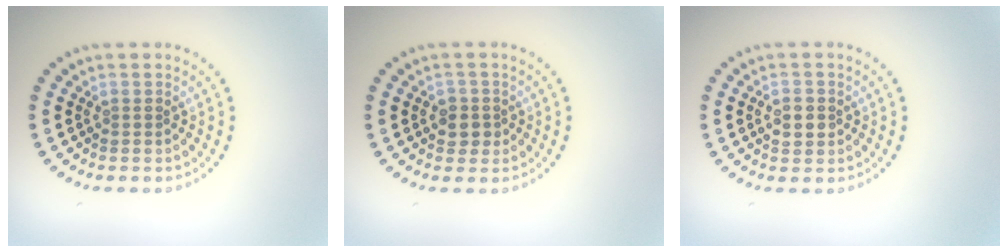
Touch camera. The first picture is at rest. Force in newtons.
{"total": 1.8, "press": 1.7, "slide": 0.6}
{"total": 2.4, "press": 2.4, "slide": 0.0}